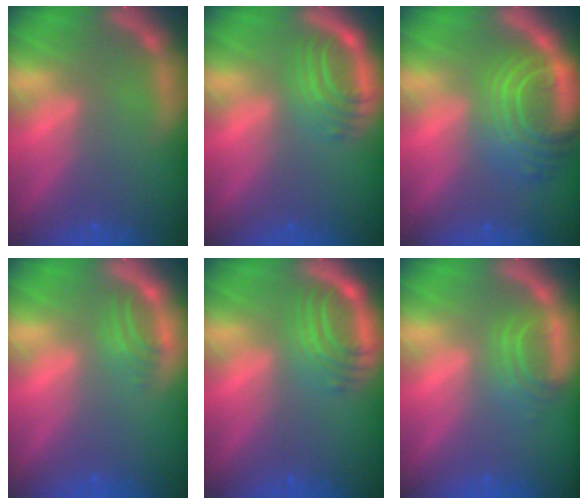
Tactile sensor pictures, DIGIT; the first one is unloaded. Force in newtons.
{"total": 4.5}
{"total": 9.0}
{"total": 2.0}
{"total": 5.0}
{"total": 2.9}